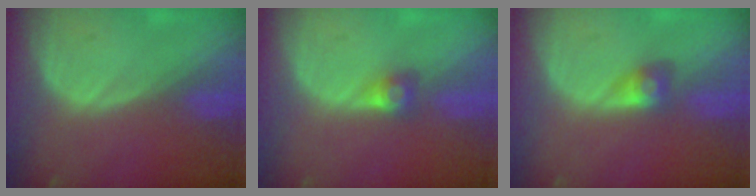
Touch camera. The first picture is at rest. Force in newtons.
{"total": 2.6, "press": 2.4, "slide": 1.0}
{"total": 3.1, "press": 2.7, "slide": 1.5}